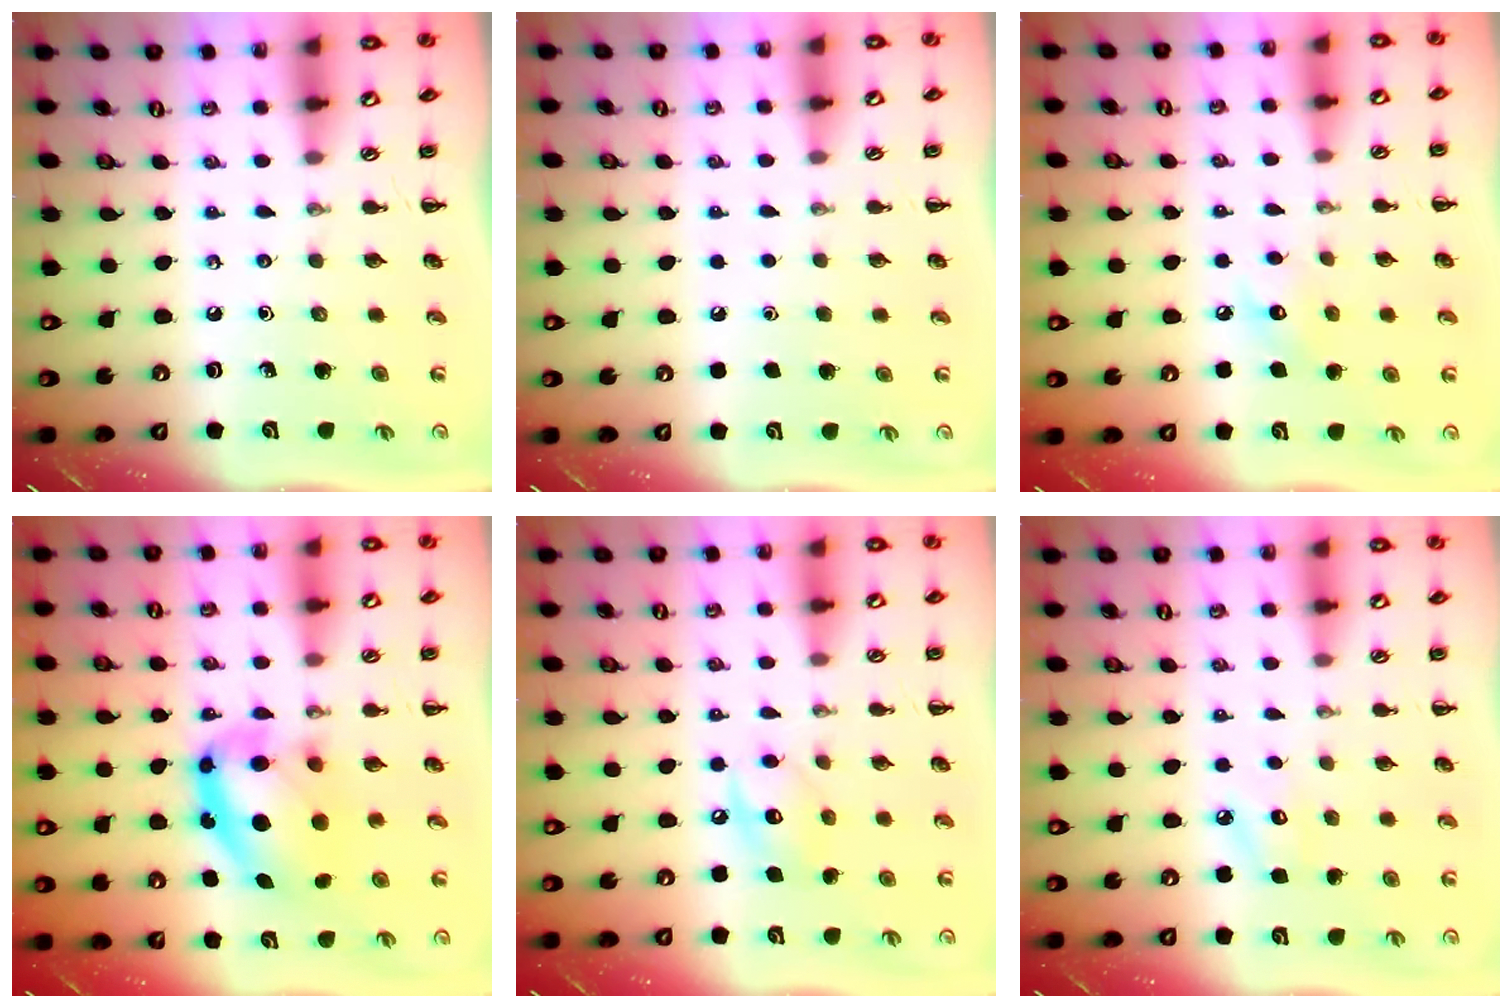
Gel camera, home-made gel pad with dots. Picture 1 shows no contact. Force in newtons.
{"total": 1.8, "press": 1.7, "slide": 0.1}
{"total": 7.4, "press": 7.2, "slide": 1.3}
{"total": 11.9, "press": 11.5, "slide": 3.0}
{"total": 9.1, "press": 9.1, "slide": 0.8}
{"total": 6.9, "press": 6.6, "slide": 1.8}